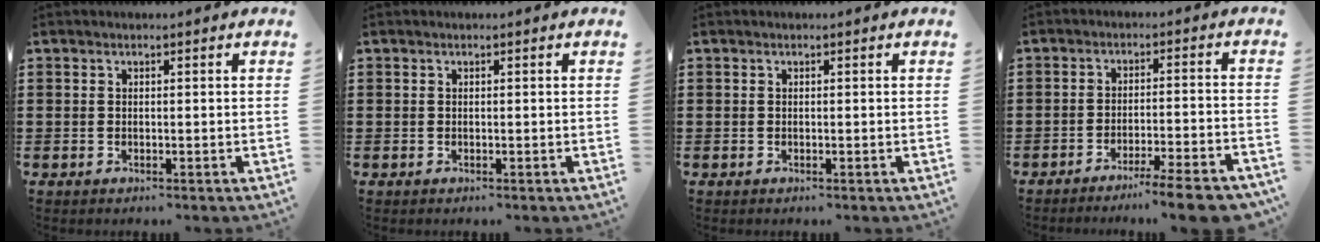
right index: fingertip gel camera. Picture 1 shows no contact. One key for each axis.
{"total": 0.0}
{"total": 0.0}
{"total": 6.4, "fx": -5.2, "fy": -0.3, "fz": 3.6, "tx": -0.053, "ty": -0.009, "tz": -0.095}